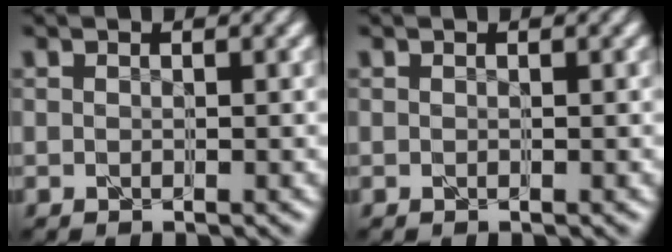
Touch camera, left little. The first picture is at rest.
{"total": 0.0}